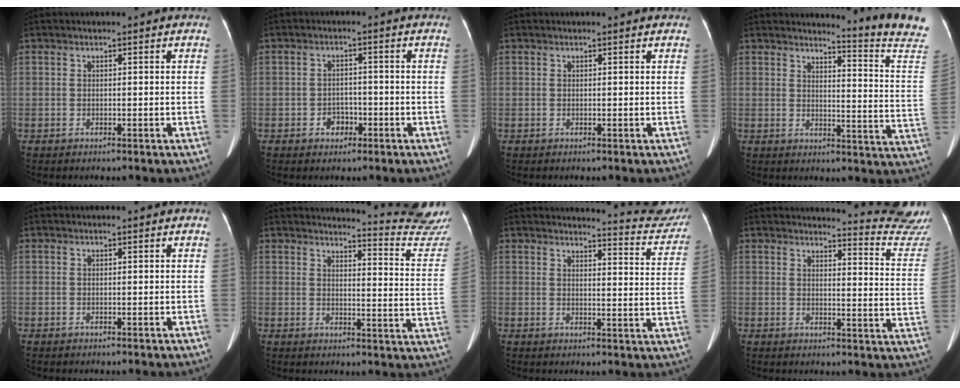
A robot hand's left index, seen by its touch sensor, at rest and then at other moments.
{"total": 2.7, "force": [-1.3, 2.0, 1.2], "torque": [-0.017, 0.007, -0.017]}
{"total": 0.8, "force": [0.8, 0.1, 0.1], "torque": [-0.008, 0.002, 0.006]}
{"total": 12.6, "force": [12.0, -2.9, 2.8], "torque": [-0.042, -0.118, 0.129]}
{"total": 0.0}
{"total": 14.8, "force": [14.7, -1.9, 0.6], "torque": [-0.004, -0.137, 0.144]}
{"total": 11.8, "force": [11.8, 0.4, 0.9], "torque": [0.004, -0.081, 0.109]}
{"total": 13.2, "force": [13.1, -2.0, -0.2], "torque": [0.002, -0.135, 0.128]}